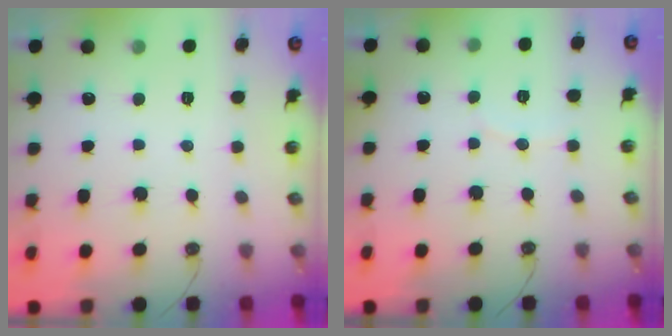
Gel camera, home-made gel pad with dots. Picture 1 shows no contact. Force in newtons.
{"total": 3.3, "press": 3.3, "slide": 0.4}